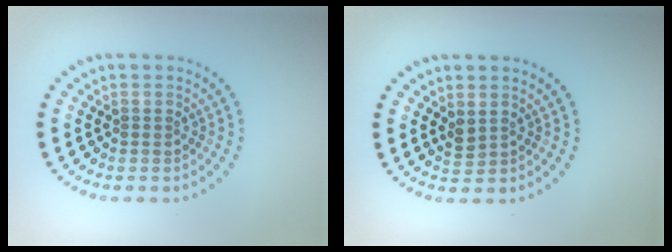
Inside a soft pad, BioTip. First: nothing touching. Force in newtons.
{"total": 1.1, "press": 1.0, "slide": 0.4}